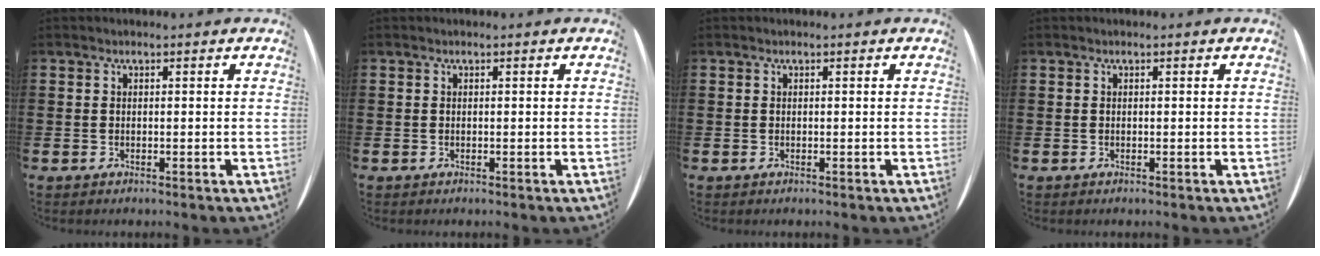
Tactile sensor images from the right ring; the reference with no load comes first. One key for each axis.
{"total": 0.0}
{"total": 0.0}
{"total": 0.0}